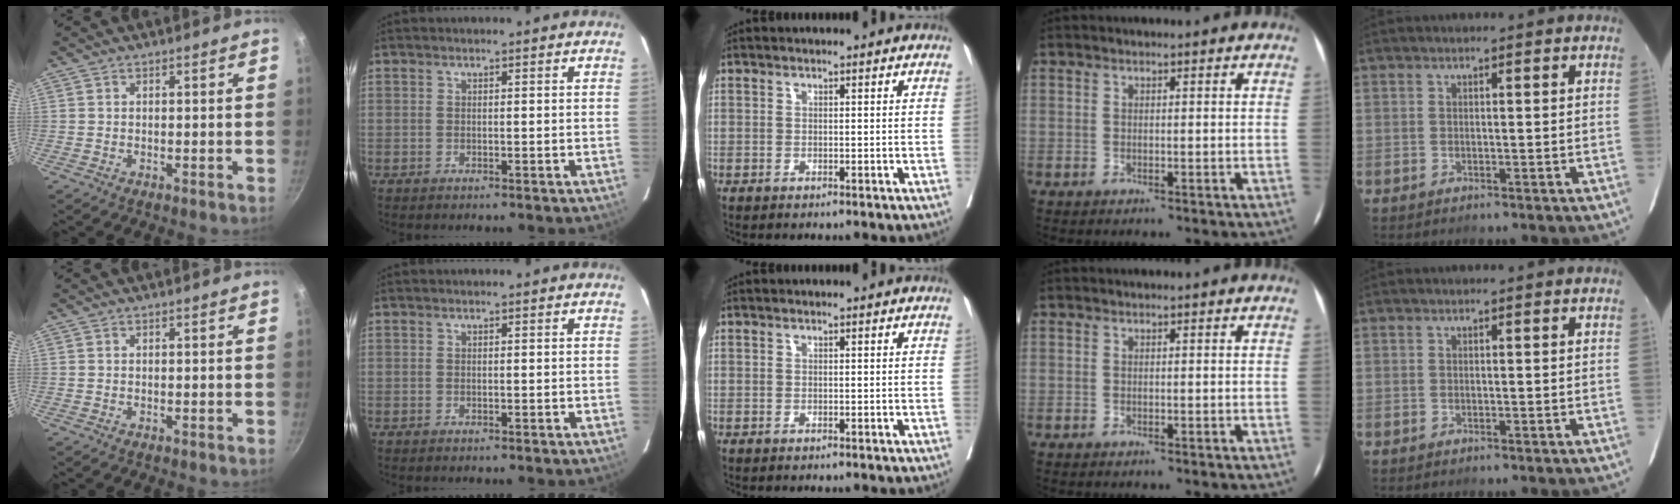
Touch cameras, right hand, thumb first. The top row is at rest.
{}